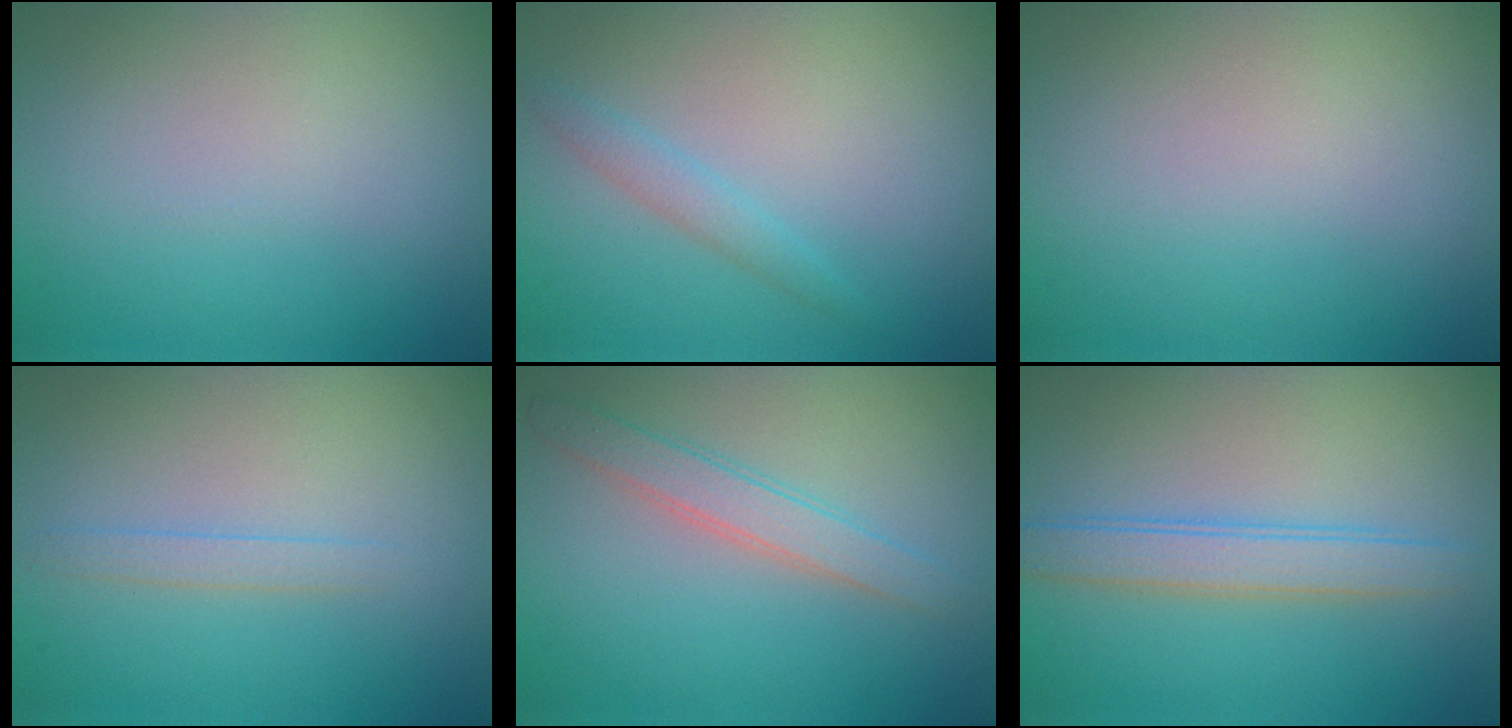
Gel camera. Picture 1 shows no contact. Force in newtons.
{"total": 1.5, "press": 1.5, "slide": 0.1}
{"total": 0.0}
{"total": 1.1, "press": 1.1, "slide": 0.0}
{"total": 2.4, "press": 2.4, "slide": 0.2}
{"total": 3.0, "press": 2.9, "slide": 0.2}